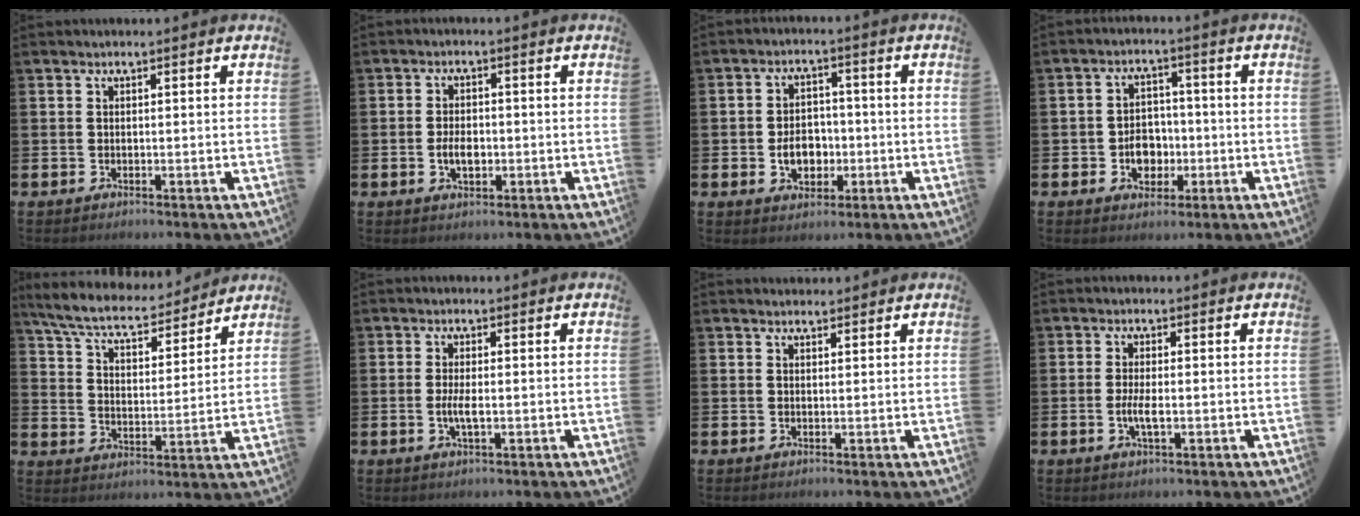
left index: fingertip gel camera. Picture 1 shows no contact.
{"total": 3.3, "force": [-0.5, 2.0, 2.6], "torque": [-0.032, -0.003, -0.014]}
{"total": 5.1, "force": [-1.2, 3.9, 3.1], "torque": [-0.038, -0.001, -0.030]}
{"total": 4.7, "force": [-1.2, 3.8, 2.5], "torque": [-0.038, 0.003, -0.029]}
{"total": 7.4, "force": [6.8, 1.6, 2.4], "torque": [-0.085, -0.046, 0.118]}
{"total": 2.5, "force": [-0.4, 0.7, 2.4], "torque": [-0.043, 0.000, -0.008]}
{"total": 1.4, "force": [1.3, 0.5, 0.0], "torque": [0.005, -0.002, 0.023]}
{"total": 2.7, "force": [-0.6, 0.8, 2.5], "torque": [-0.044, 0.000, -0.011]}